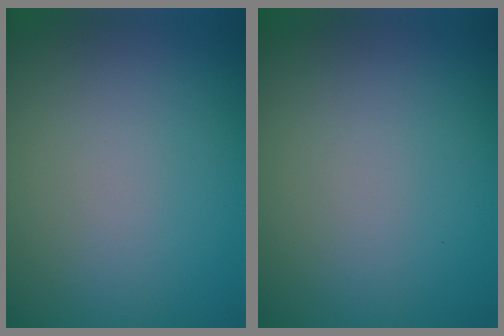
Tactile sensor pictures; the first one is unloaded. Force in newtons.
{"total": 0.0}